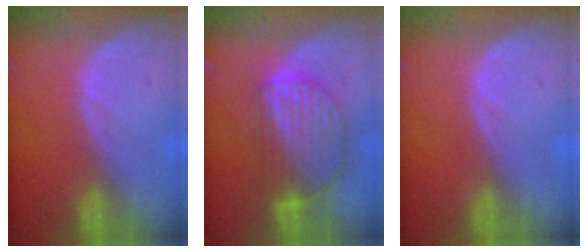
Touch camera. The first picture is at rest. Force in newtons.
{"total": 9.1, "press": 7.8, "slide": 4.8}
{"total": 0.0}